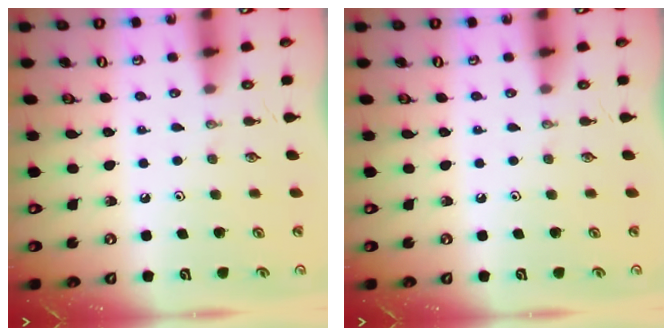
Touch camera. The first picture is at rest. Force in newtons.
{"total": 0.0}